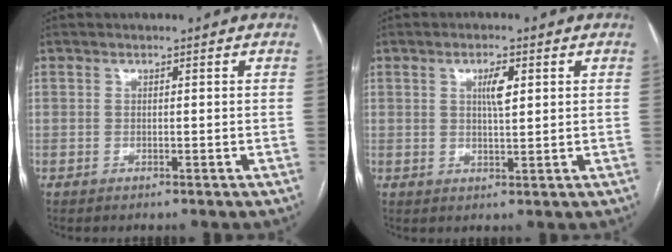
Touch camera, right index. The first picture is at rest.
{"total": 3.4, "force": [1.2, 0.8, 3.1], "torque": [-0.054, 0.002, 0.021]}